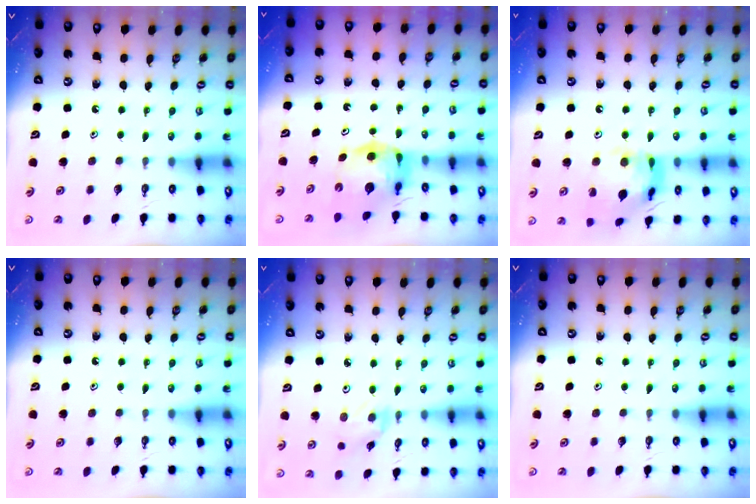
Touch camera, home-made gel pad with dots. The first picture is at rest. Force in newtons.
{"total": 7.5, "press": 7.5, "slide": 0.9}
{"total": 15.0, "press": 14.9, "slide": 1.4}
{"total": 0.0}
{"total": 1.1, "press": 1.0, "slide": 0.4}
{"total": 0.0}